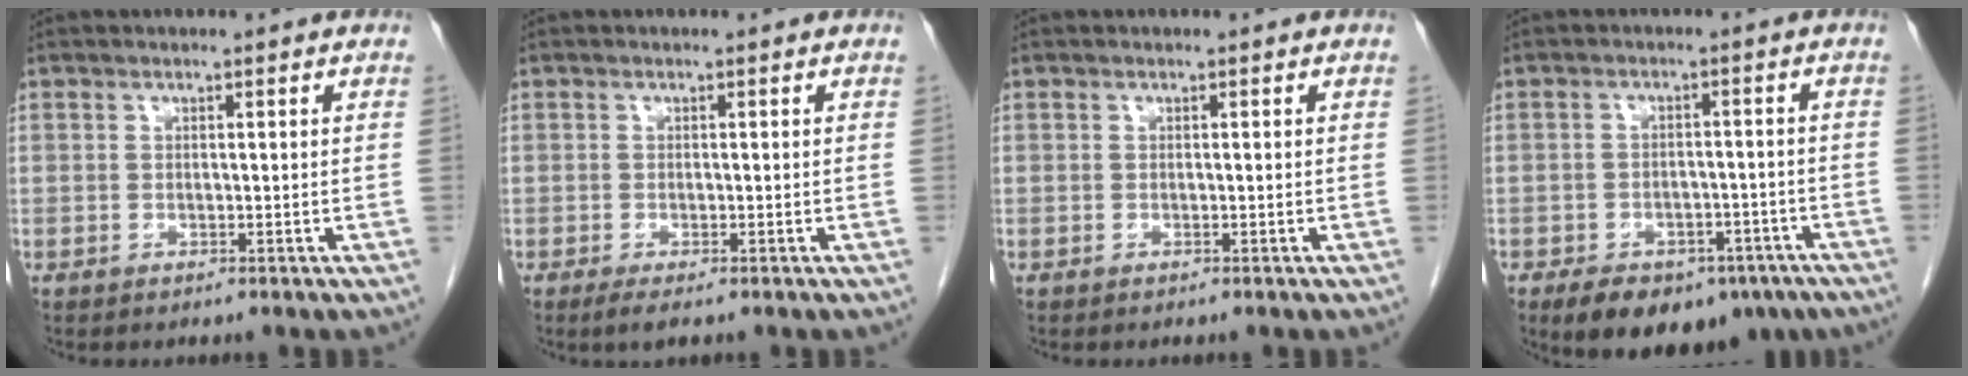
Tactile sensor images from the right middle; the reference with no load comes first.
{"total": 1.8, "force": [-1.2, 0.3, 1.3], "torque": [-0.026, -0.006, -0.020]}
{"total": 0.0}
{"total": 13.9, "force": [-9.1, 7.8, 7.1], "torque": [-0.114, 0.003, -0.121]}